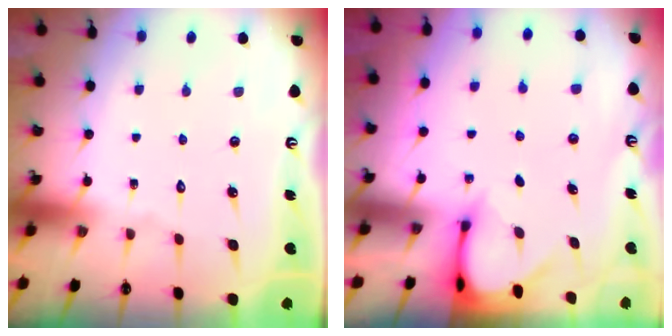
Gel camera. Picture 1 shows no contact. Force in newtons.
{"total": 2.9, "press": 2.9, "slide": 0.3}